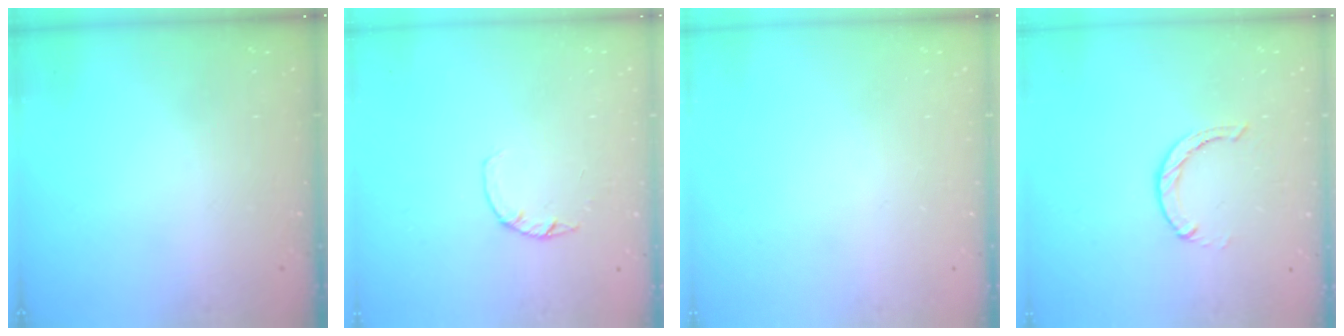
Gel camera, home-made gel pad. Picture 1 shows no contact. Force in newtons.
{"total": 2.2, "press": 2.2, "slide": 0.4}
{"total": 0.0}
{"total": 0.6, "press": 0.6, "slide": 0.2}